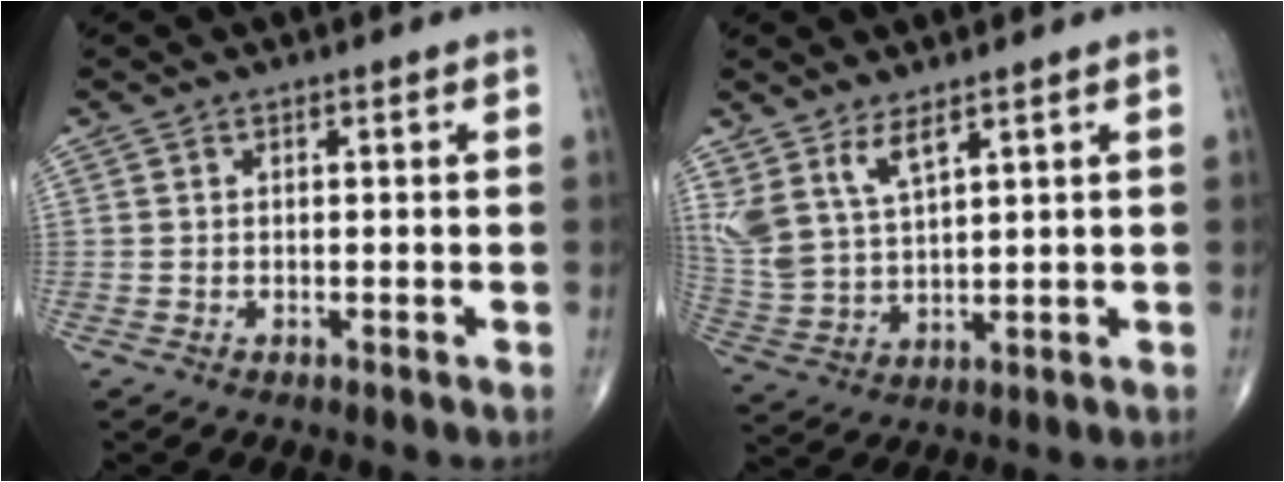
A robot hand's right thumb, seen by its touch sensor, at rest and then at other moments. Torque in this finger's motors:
{"motor_torque": [-0.12, 0.37, 0.71, 0.78, 0.10]}